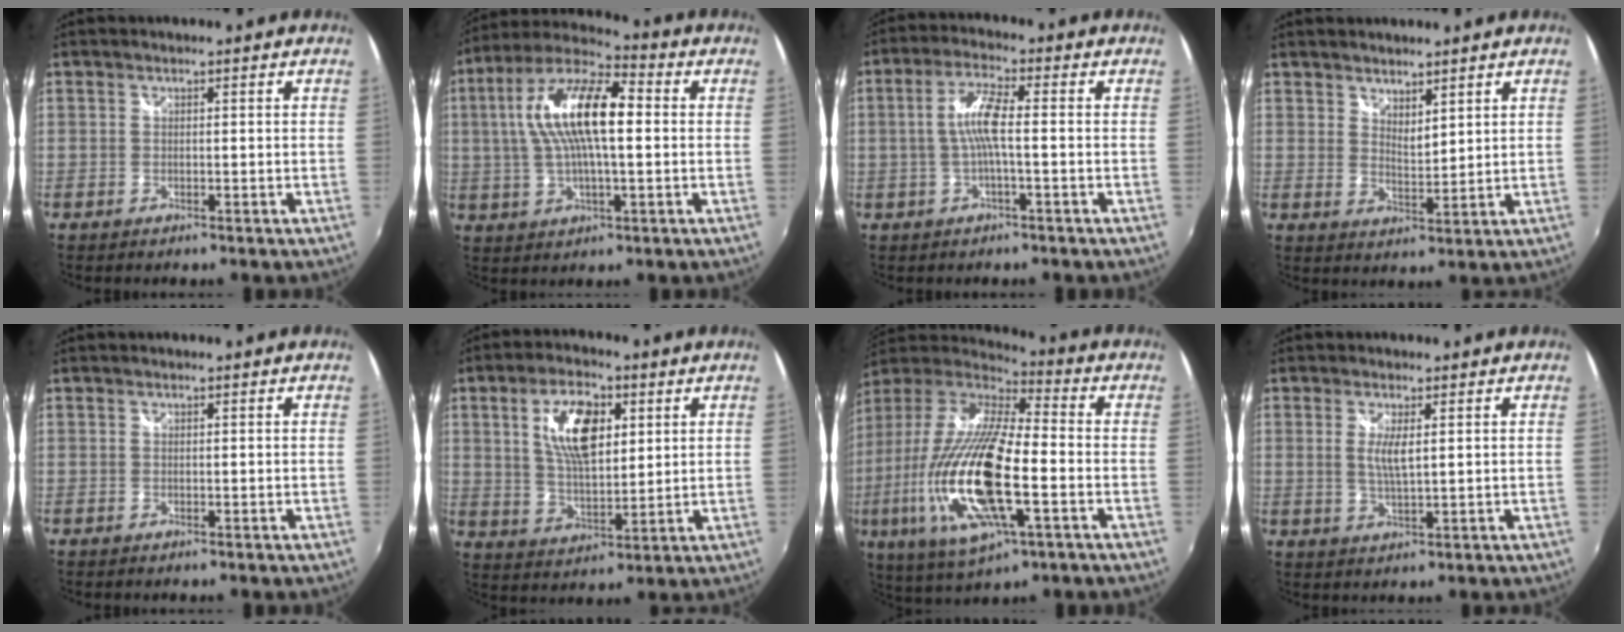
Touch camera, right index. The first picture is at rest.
{"total": 16.6, "force": [2.1, 5.7, 15.5], "torque": [-0.291, 0.021, 0.025]}
{"total": 6.1, "force": [-0.7, 0.5, 6.1], "torque": [-0.127, 0.008, -0.012]}
{"total": 3.8, "force": [3.1, 1.4, 1.7], "torque": [-0.022, -0.004, 0.054]}
{"total": 0.0}
{"total": 11.6, "force": [3.8, 5.4, 9.5], "torque": [-0.176, 0.011, 0.072]}
{"total": 24.8, "force": [-5.6, 7.5, 23.0], "torque": [-0.452, -0.037, -0.108]}
{"total": 3.8, "force": [0.9, 0.8, 3.6], "torque": [-0.069, -0.008, 0.014]}